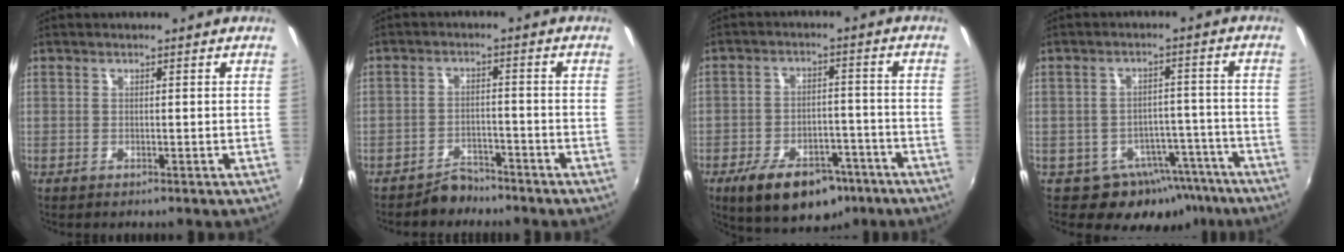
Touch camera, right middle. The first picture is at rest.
{"total": 4.1, "force": [-3.7, 1.7, 0.3], "torque": [-0.014, 0.007, -0.058]}
{"total": 14.5, "force": [-9.3, 7.4, 8.3], "torque": [-0.162, -0.003, -0.133]}
{"total": 10.3, "force": [-6.7, 7.1, 3.1], "torque": [-0.046, 0.028, -0.067]}